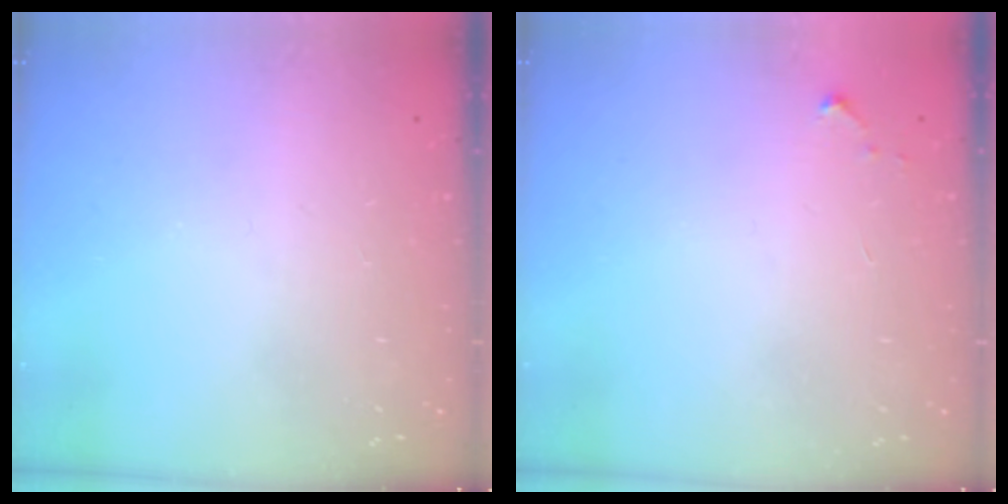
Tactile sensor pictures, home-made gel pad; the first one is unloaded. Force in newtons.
{"total": 2.6, "press": 2.6, "slide": 0.4}